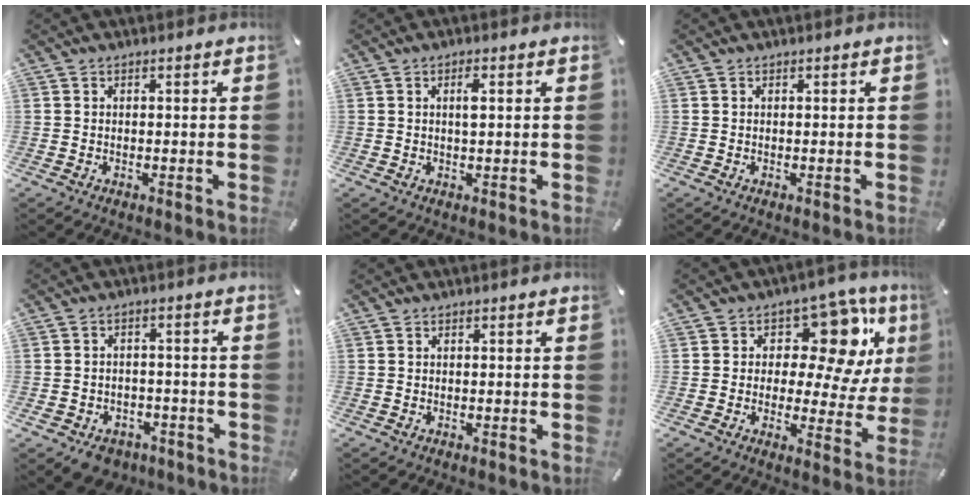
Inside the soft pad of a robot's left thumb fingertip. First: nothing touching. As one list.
[{"total": 2.5, "force": [0.6, 0.7, 2.4], "torque": [-0.049, 0.004, 0.008]}, {"total": 0.0}, {"total": 5.8, "force": [-3.9, 4.0, 1.5], "torque": [-0.030, 0.024, -0.072]}, {"total": 0.0}, {"total": 14.5, "force": [6.5, 7.9, 10.3], "torque": [-0.145, -0.047, 0.112]}]